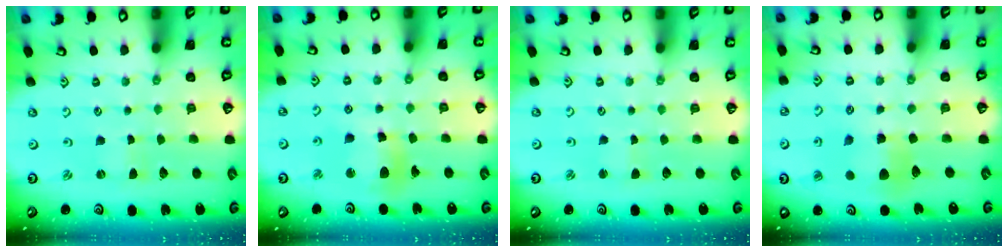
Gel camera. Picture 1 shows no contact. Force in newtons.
{"total": 11.6, "press": 11.3, "slide": 2.2}
{"total": 1.4, "press": 1.4, "slide": 0.3}
{"total": 7.4, "press": 7.4, "slide": 0.7}